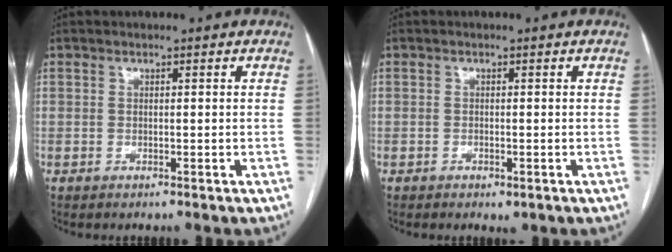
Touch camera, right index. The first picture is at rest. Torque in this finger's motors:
{"motor_torque": [0.27, -0.17, 0.08, 0.00]}